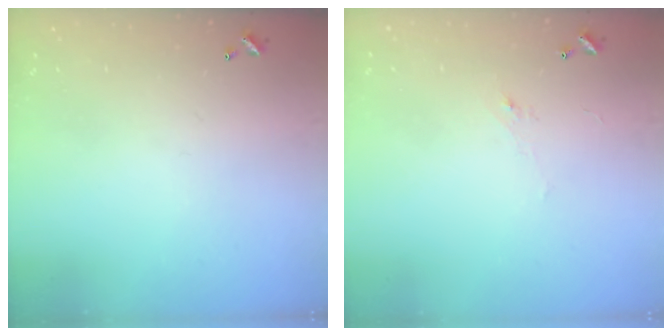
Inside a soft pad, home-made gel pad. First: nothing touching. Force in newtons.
{"total": 1.2, "press": 0.8, "slide": 0.8}